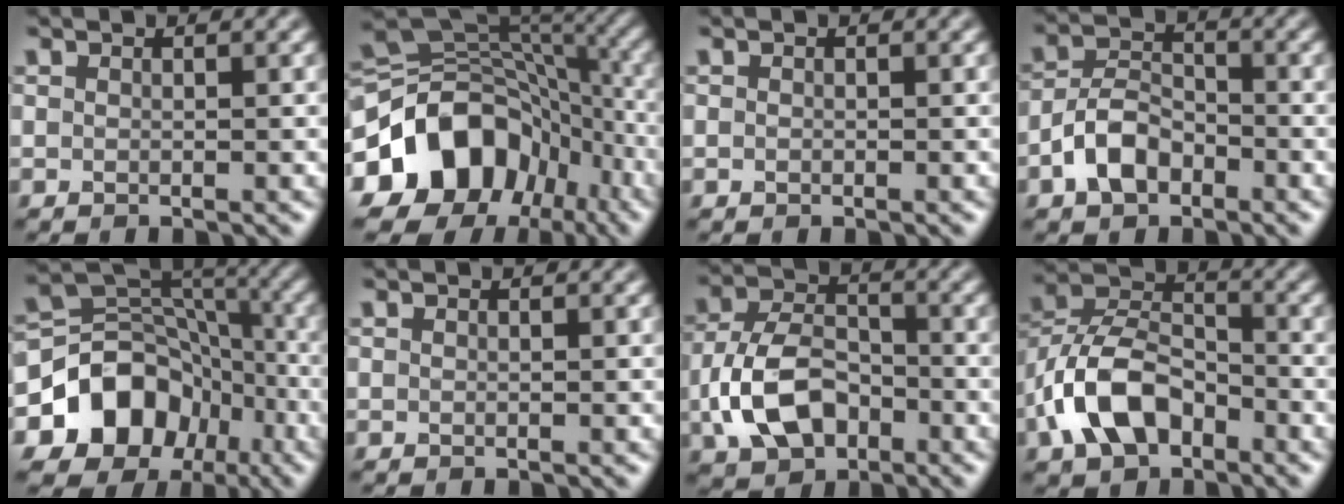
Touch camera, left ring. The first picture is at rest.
{"total": 15.2, "force": [-6.0, 11.4, 8.0], "torque": [-0.159, -0.008, -0.109]}
{"total": 0.0}
{"total": 4.3, "force": [-2.3, 2.6, 2.5], "torque": [-0.046, 0.007, -0.051]}
{"total": 10.7, "force": [-4.4, 8.3, 5.0], "torque": [-0.081, 0.003, -0.083]}
{"total": 0.0}
{"total": 7.2, "force": [-2.4, 4.8, 4.8], "torque": [-0.100, 0.002, -0.050]}
{"total": 7.8, "force": [-3.7, 4.6, 5.1], "torque": [-0.101, 0.010, -0.079]}